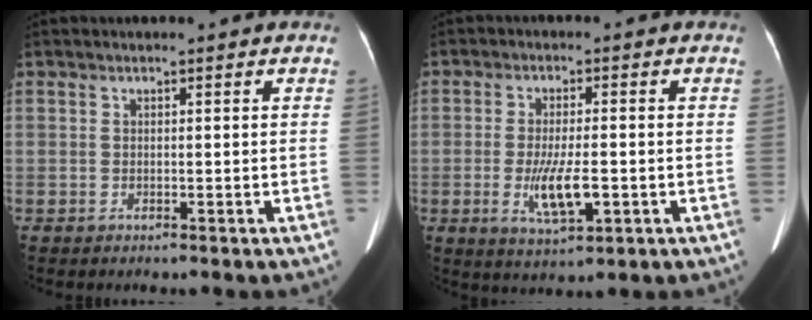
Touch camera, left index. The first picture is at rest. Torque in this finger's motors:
{"motor_torque": [1.23, 0.37, 0.69, 0.17]}